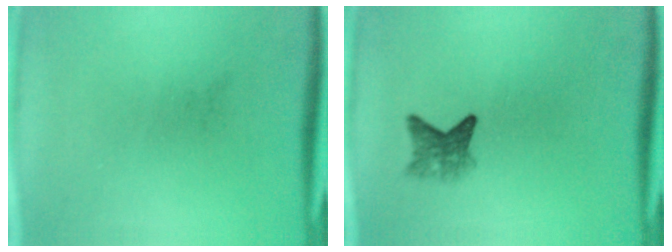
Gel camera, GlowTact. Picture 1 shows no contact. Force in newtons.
{"total": 3.0}